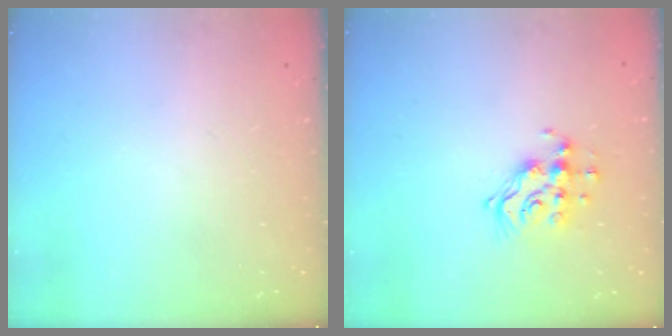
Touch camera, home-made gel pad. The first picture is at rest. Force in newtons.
{"total": 12.0, "press": 11.9, "slide": 1.1}